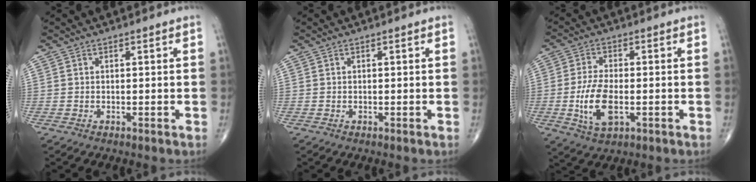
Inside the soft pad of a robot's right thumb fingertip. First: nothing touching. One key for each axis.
{"total": 0.0}
{"total": 9.0, "fx": -1.9, "fy": 4.4, "fz": 7.6, "tx": -0.153, "ty": 0.002, "tz": -0.031}